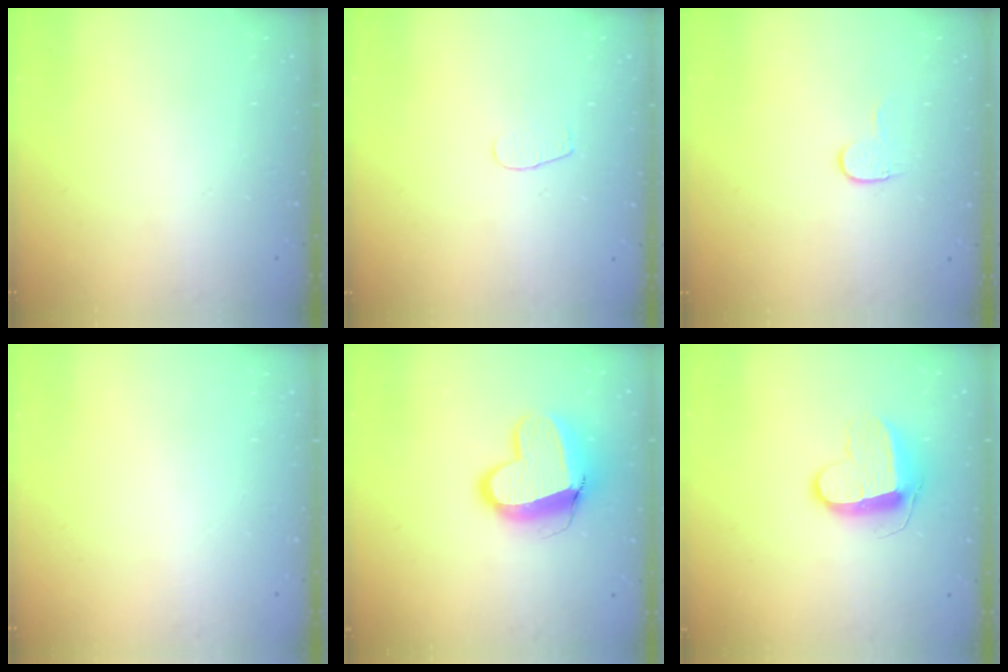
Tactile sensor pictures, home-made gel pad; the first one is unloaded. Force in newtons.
{"total": 2.6, "press": 2.5, "slide": 0.3}
{"total": 3.8, "press": 3.8, "slide": 0.3}
{"total": 0.0}
{"total": 13.1, "press": 13.0, "slide": 1.3}
{"total": 10.5, "press": 10.5, "slide": 0.4}